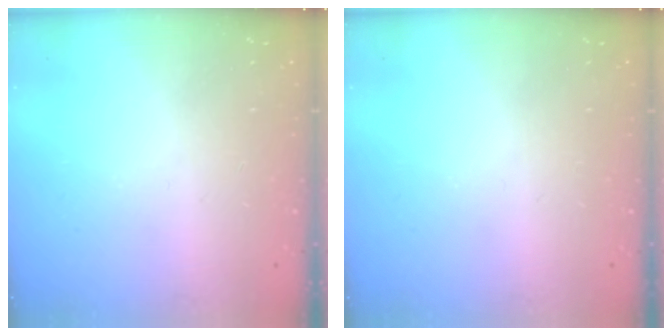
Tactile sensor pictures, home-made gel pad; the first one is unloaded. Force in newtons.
{"total": 0.0}